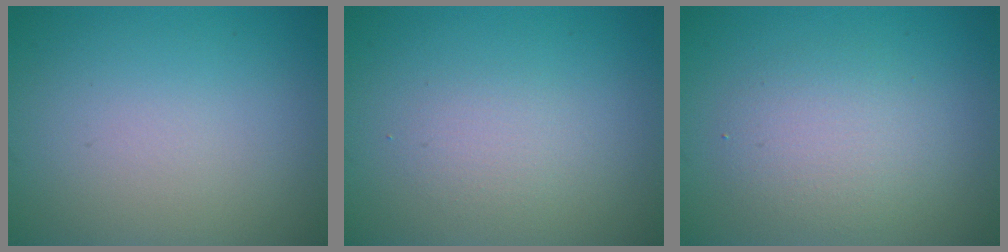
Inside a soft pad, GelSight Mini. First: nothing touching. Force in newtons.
{"total": 1.4, "press": 1.4, "slide": 0.0}
{"total": 3.2, "press": 3.1, "slide": 0.2}